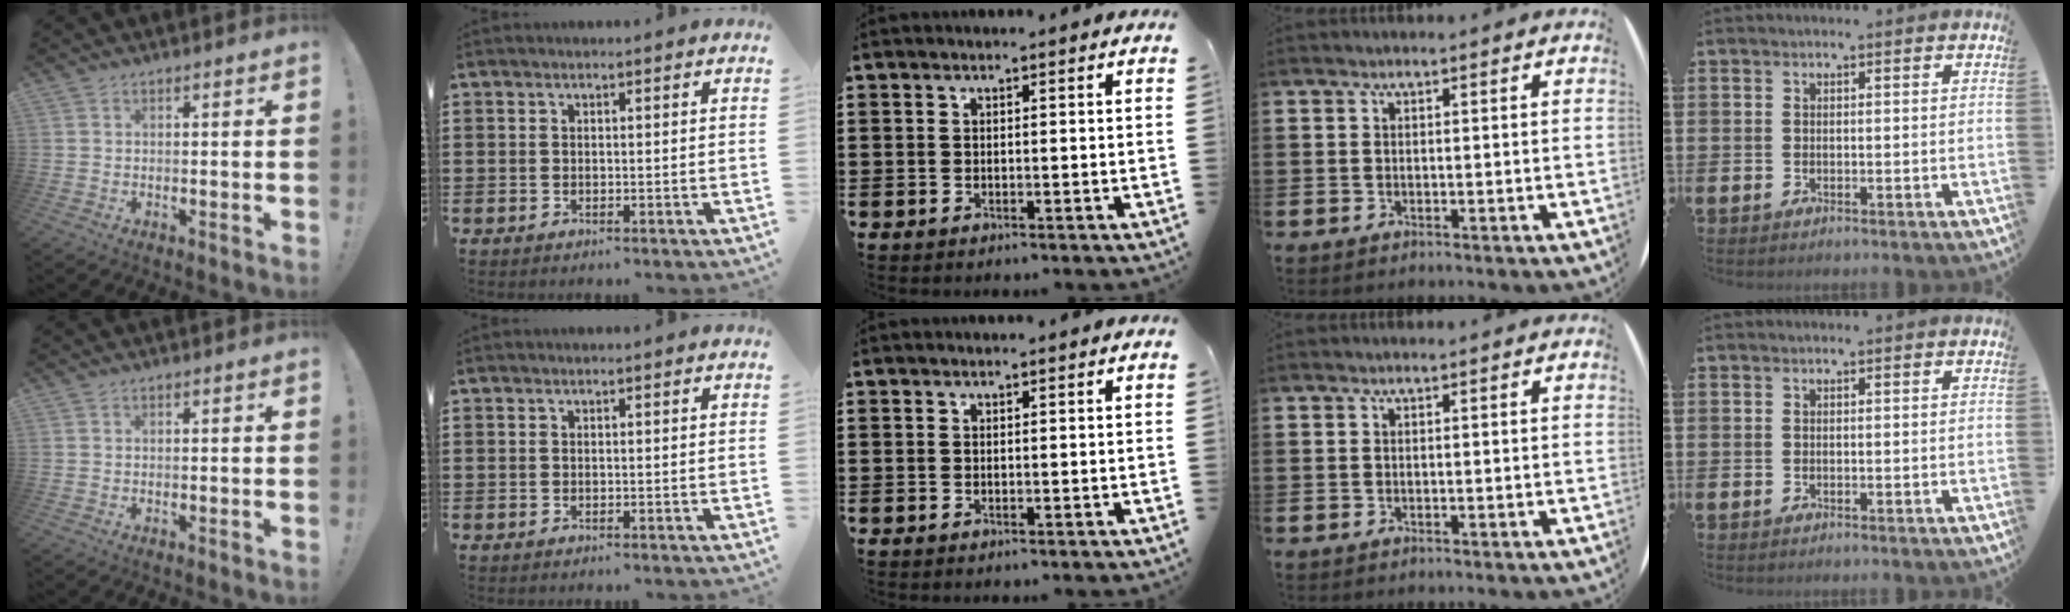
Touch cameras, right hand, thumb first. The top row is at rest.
{}